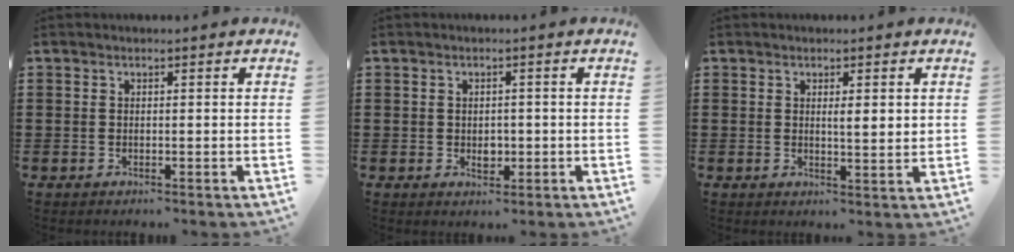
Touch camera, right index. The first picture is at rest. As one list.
[{"total": 2.0, "force": [-0.2, 1.4, 1.4], "torque": [-0.021, 0.001, -0.006]}, {"total": 2.2, "force": [0.7, 0.5, 2.1], "torque": [-0.034, 0.001, 0.008]}]